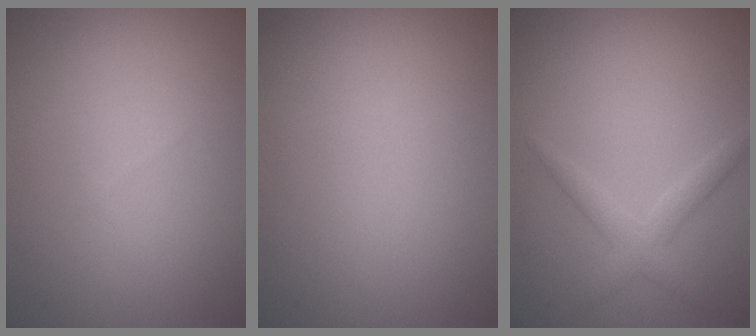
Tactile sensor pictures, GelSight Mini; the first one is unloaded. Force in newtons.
{"total": 0.0}
{"total": 2.0, "press": 2.0, "slide": 0.1}